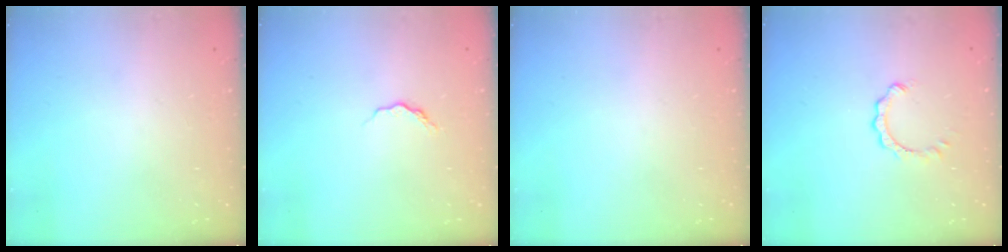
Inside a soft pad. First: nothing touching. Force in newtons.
{"total": 5.0, "press": 5.0, "slide": 0.5}
{"total": 0.0}
{"total": 1.0, "press": 1.0, "slide": 0.2}